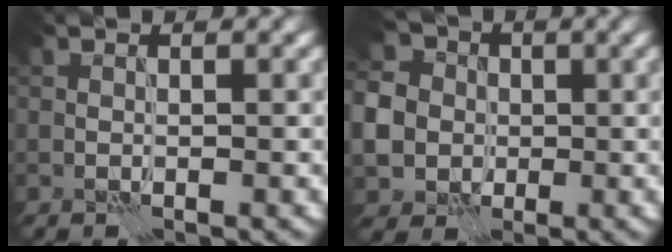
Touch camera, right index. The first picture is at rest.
{"total": 8.7, "force": [-0.4, 8.0, 3.3], "torque": [-0.084, -0.001, -0.040]}